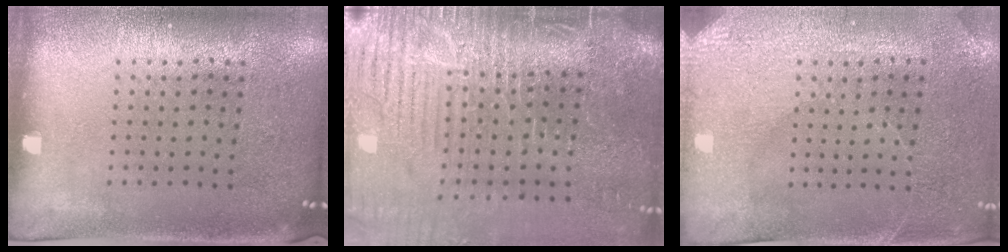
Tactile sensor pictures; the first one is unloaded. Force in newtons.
{"total": 4.7, "press": 4.1, "slide": 2.3}
{"total": 2.9, "press": 2.8, "slide": 0.7}